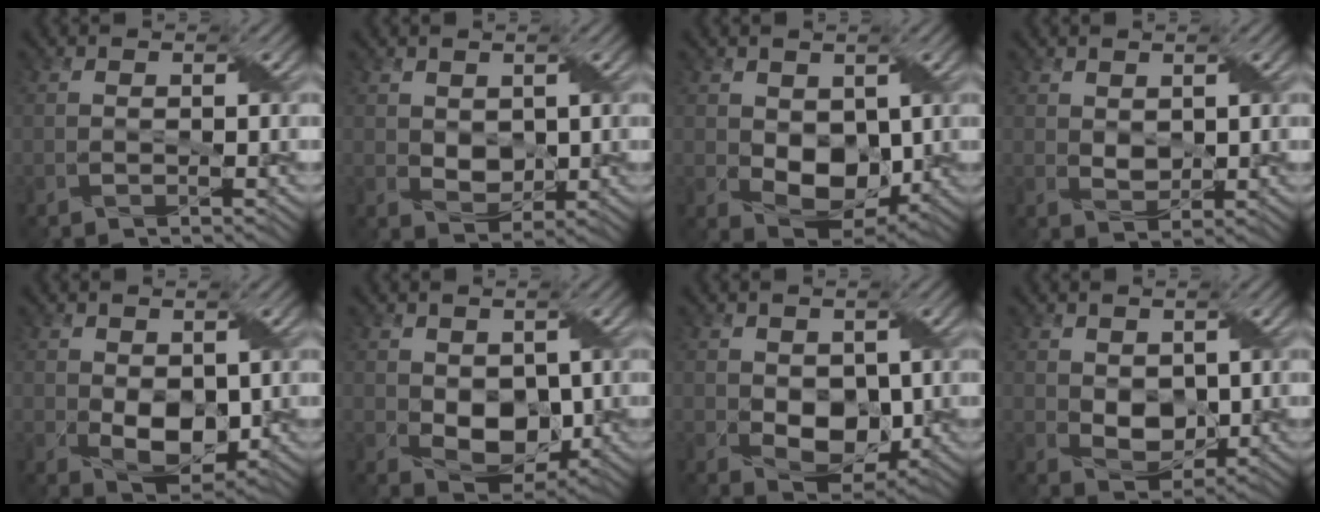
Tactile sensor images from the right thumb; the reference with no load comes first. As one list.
[{"total": 3.3, "force": [0.8, 2.5, 2.1], "torque": [-0.042, -0.007, 0.019]}, {"total": 7.2, "force": [0.2, 5.2, 4.9], "torque": [-0.100, -0.017, 0.008]}, {"total": 2.2, "force": [1.1, 1.5, 1.2], "torque": [-0.029, -0.002, 0.022]}, {"total": 6.0, "force": [-0.1, 4.1, 4.4], "torque": [-0.087, -0.018, 0.006]}, {"total": 6.8, "force": [-0.1, 4.9, 4.8], "torque": [-0.092, -0.018, 0.006]}, {"total": 6.1, "force": [-0.1, 4.5, 4.2], "torque": [-0.082, -0.019, 0.005]}, {"total": 4.7, "force": [0.7, 3.4, 3.2], "torque": [-0.068, -0.011, 0.016]}]